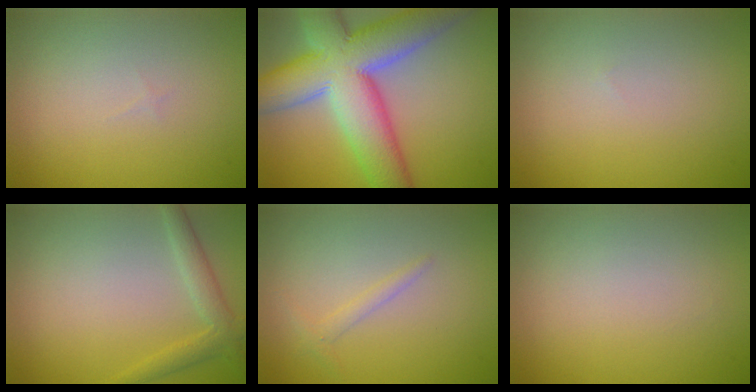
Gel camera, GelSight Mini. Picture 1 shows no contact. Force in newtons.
{"total": 13.0, "press": 13.0, "slide": 0.9}
{"total": 0.0}
{"total": 2.4, "press": 2.4, "slide": 0.2}
{"total": 0.9, "press": 0.9, "slide": 0.1}
{"total": 0.0}